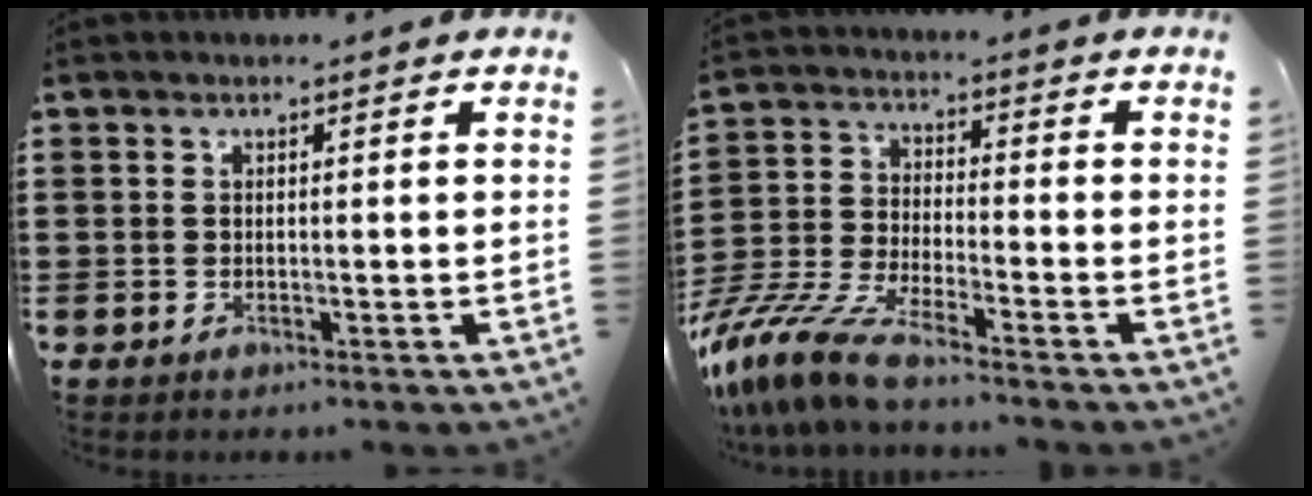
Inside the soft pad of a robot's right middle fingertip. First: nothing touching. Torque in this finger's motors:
{"motor_torque": [1.25, -0.38, 0.84, 0.21]}